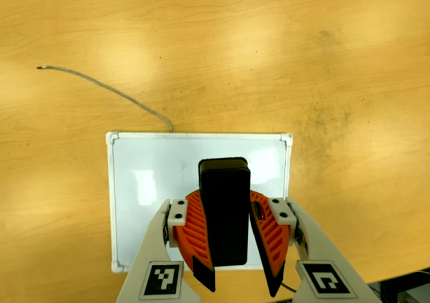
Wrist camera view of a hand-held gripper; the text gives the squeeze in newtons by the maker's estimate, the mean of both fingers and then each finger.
{"total": 10.4, "left": 10.3, "right": 10.5}